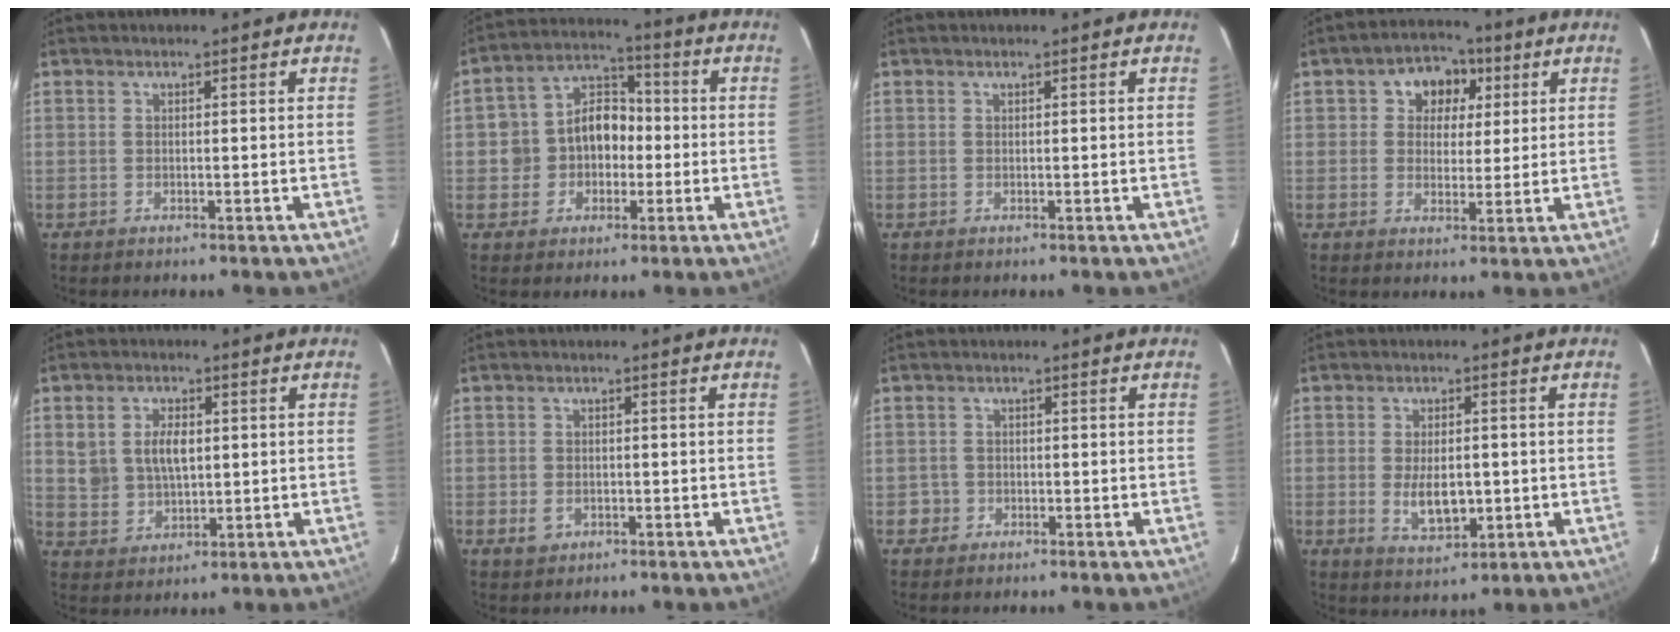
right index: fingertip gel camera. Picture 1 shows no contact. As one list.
[{"total": 9.2, "force": [-1.5, 8.1, 4.1], "torque": [-0.084, 0.041, -0.023]}, {"total": 0.0}, {"total": 7.3, "force": [2.3, 6.3, 3.1], "torque": [-0.044, 0.023, 0.033]}, {"total": 6.9, "force": [1.5, 4.5, 5.0], "torque": [-0.099, 0.008, 0.037]}, {"total": 2.7, "force": [-1.0, 2.2, 1.2], "torque": [-0.025, 0.001, -0.011]}, {"total": 2.2, "force": [-0.7, 2.1, -0.1], "torque": [0.005, 0.015, -0.006]}, {"total": 6.9, "force": [-0.9, 3.7, 5.8], "torque": [-0.109, -0.012, -0.006]}]